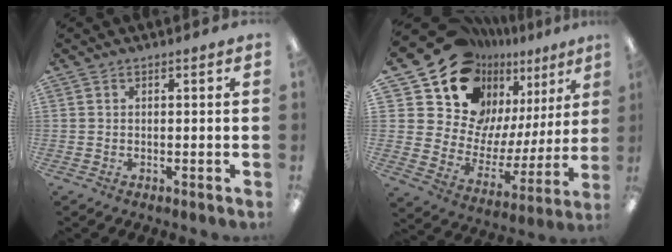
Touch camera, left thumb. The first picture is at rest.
{"total": 18.6, "force": [14.8, 9.9, 5.4], "torque": [-0.111, -0.127, 0.276]}